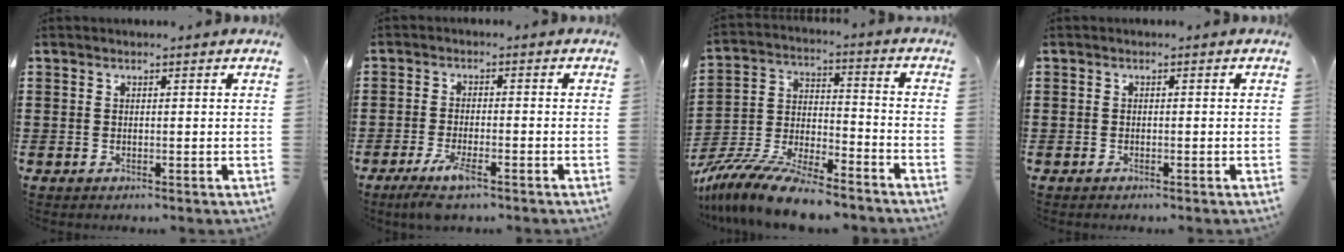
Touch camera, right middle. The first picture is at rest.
{"total": 4.4, "force": [-2.9, 0.6, 3.3], "torque": [-0.072, -0.012, -0.054]}
{"total": 11.2, "force": [-10.1, 1.5, 4.4], "torque": [-0.089, 0.019, -0.201]}
{"total": 0.0}